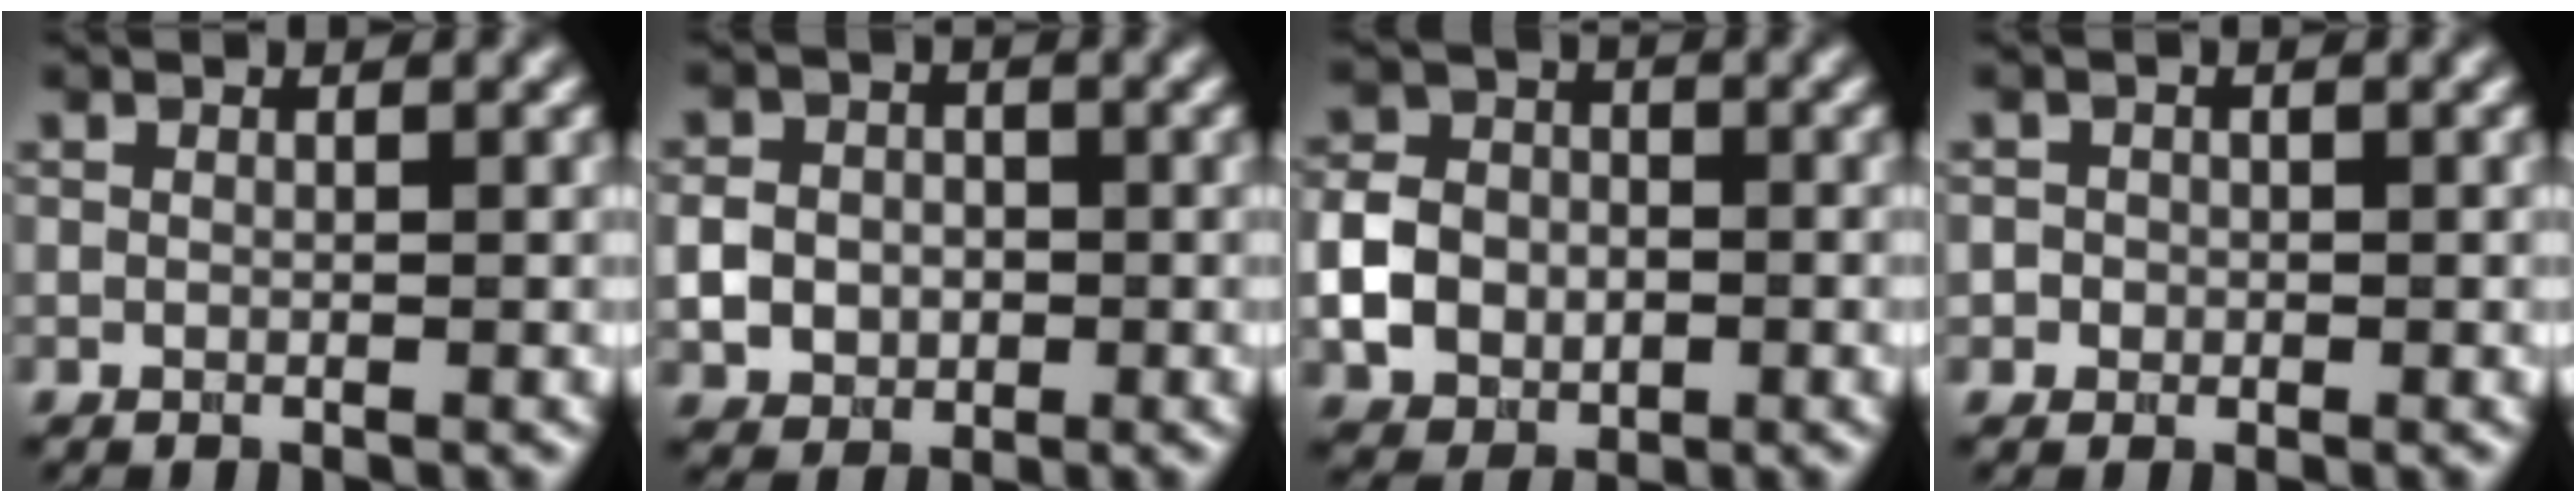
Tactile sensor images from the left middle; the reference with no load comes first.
{"total": 3.6, "force": [-0.5, 3.0, 1.8], "torque": [-0.034, -0.003, -0.012]}
{"total": 4.7, "force": [-1.1, 3.9, 2.4], "torque": [-0.051, 0.003, -0.028]}
{"total": 1.0, "force": [-0.1, 1.0, 0.1], "torque": [0.010, -0.003, -0.005]}